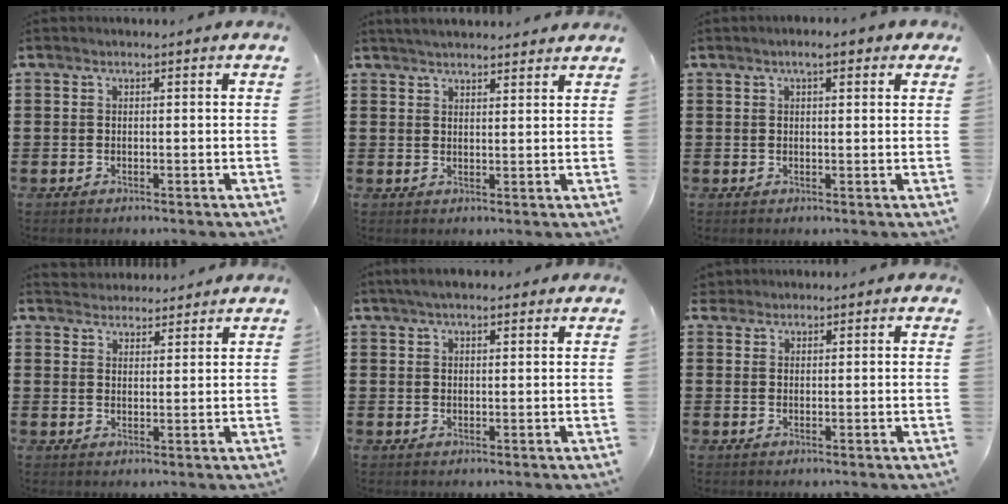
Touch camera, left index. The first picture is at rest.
{"total": 2.7, "force": [2.7, 0.0, 0.4], "torque": [-0.014, -0.003, 0.051]}
{"total": 2.9, "force": [1.6, 0.7, 2.3], "torque": [-0.040, 0.003, 0.025]}
{"total": 3.0, "force": [2.9, 0.6, -0.4], "torque": [-0.002, -0.007, 0.056]}
{"total": 3.0, "force": [2.3, 0.9, 1.8], "torque": [-0.039, 0.008, 0.042]}
{"total": 1.8, "force": [1.5, 1.0, 0.2], "torque": [-0.010, 0.007, 0.029]}